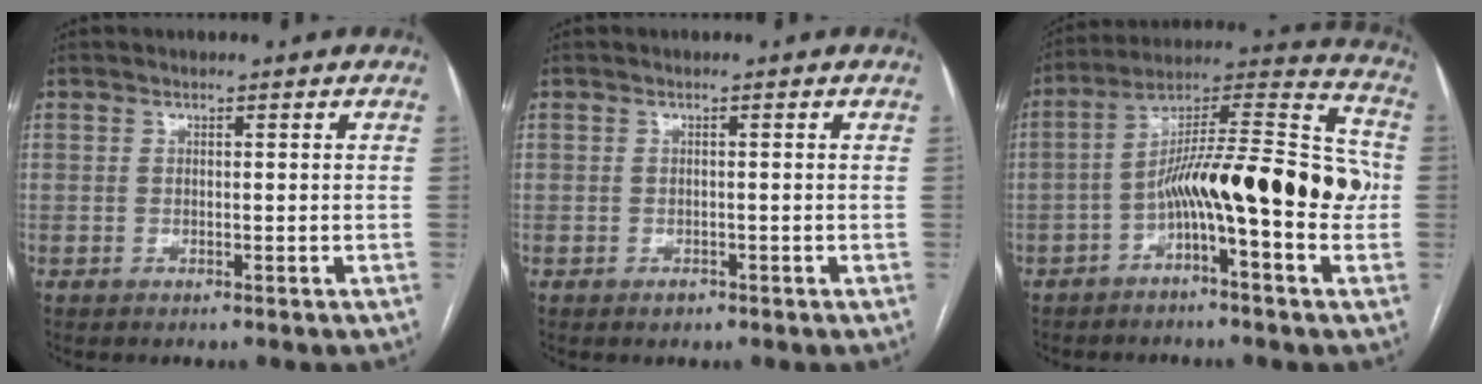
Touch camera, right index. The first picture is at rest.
{"total": 1.0, "force": [-0.8, 0.6, 0.5], "torque": [-0.006, 0.001, -0.008]}
{"total": 18.3, "force": [-3.3, 3.2, 17.7], "torque": [-0.282, 0.045, -0.057]}